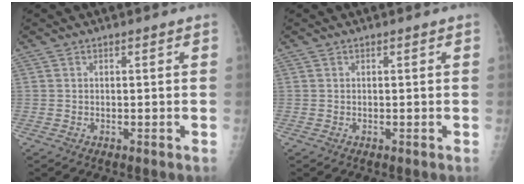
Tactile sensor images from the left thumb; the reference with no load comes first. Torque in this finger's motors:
{"motor_torque": [0.00, 0.00, -0.15, -0.14, 0.00]}